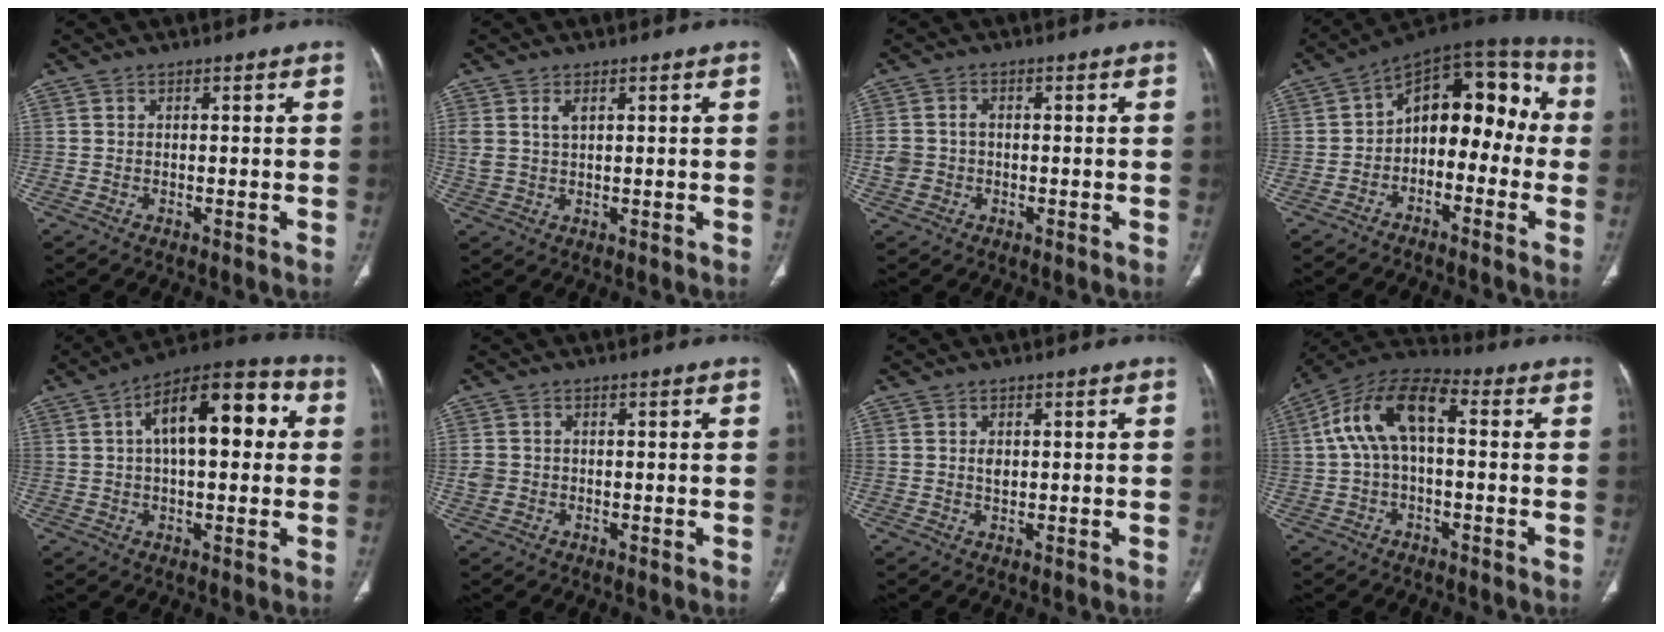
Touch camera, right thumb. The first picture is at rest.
{"total": 3.3, "force": [1.5, 1.7, 2.3], "torque": [-0.049, -0.001, 0.038]}
{"total": 4.1, "force": [-0.2, 3.4, 2.2], "torque": [-0.040, 0.013, 0.000]}
{"total": 15.3, "force": [-1.8, 9.5, 11.9], "torque": [-0.116, 0.067, -0.045]}
{"total": 16.9, "force": [3.6, 7.9, 14.5], "torque": [-0.191, 0.034, 0.045]}
{"total": 2.6, "force": [-0.2, 2.3, 1.2], "torque": [-0.024, 0.004, -0.001]}
{"total": 1.6, "force": [0.4, 1.0, 1.2], "torque": [-0.015, -0.003, 0.007]}
{"total": 12.8, "force": [1.4, 6.5, 10.9], "torque": [-0.207, 0.043, 0.016]}